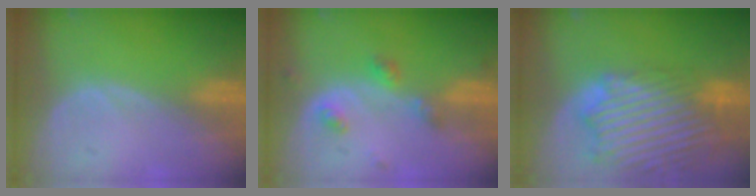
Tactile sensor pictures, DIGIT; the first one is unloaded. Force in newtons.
{"total": 3.8, "press": 3.7, "slide": 0.5}
{"total": 14.3, "press": 12.4, "slide": 7.1}